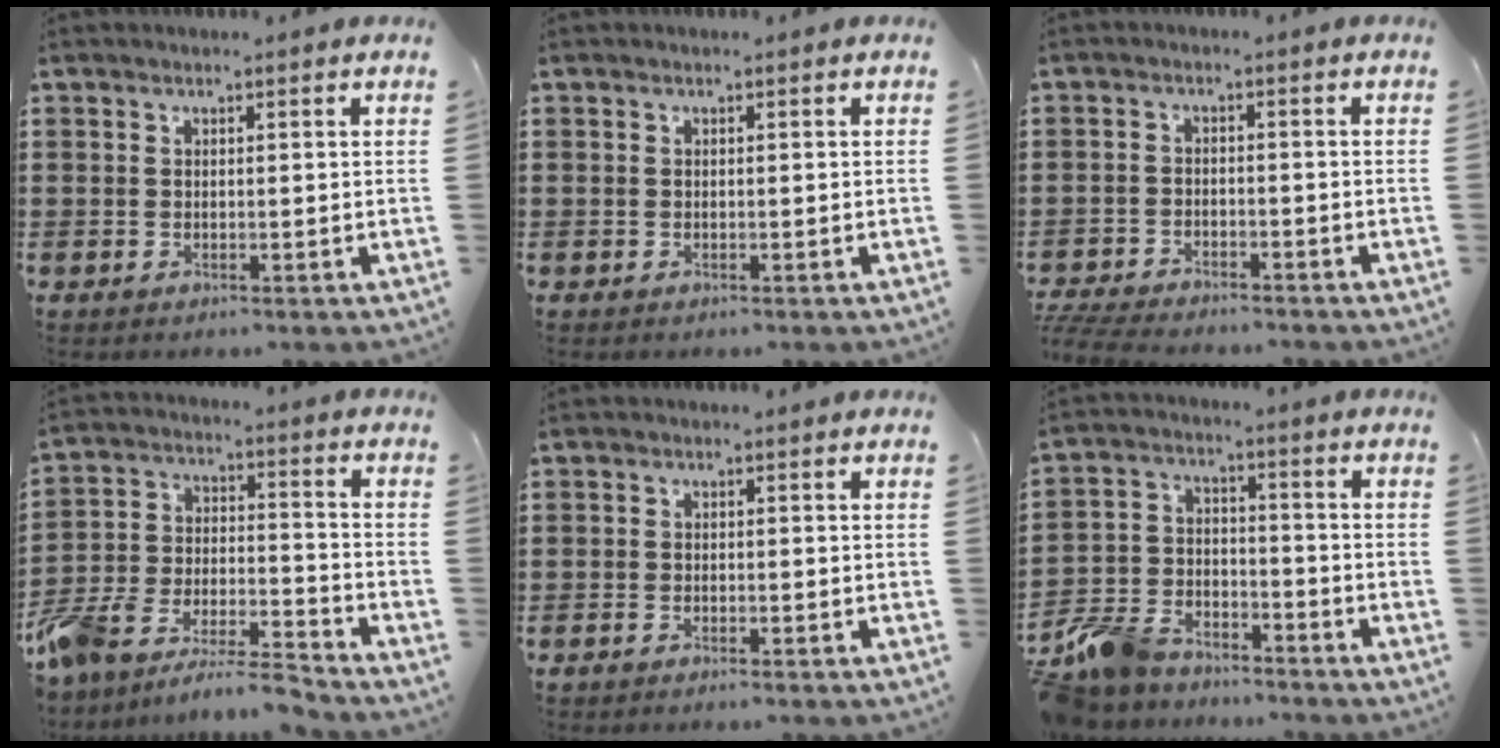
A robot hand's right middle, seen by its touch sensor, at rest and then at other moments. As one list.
[{"total": 0.0}, {"total": 4.3, "force": [-4.2, 0.3, 0.7], "torque": [-0.033, -0.008, -0.091]}, {"total": 8.9, "force": [-8.6, 1.3, 1.9], "torque": [-0.036, 0.017, -0.171]}, {"total": 0.9, "force": [-0.9, 0.1, 0.2], "torque": [-0.006, -0.003, -0.017]}, {"total": 8.4, "force": [-7.8, 2.7, 1.6], "torque": [-0.055, 0.019, -0.159]}]